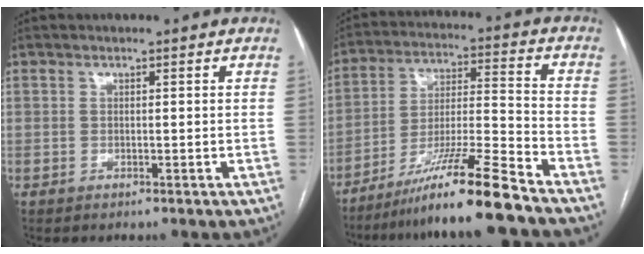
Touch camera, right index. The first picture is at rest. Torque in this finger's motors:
{"motor_torque": [1.05, -1.09, 0.74, 0.21]}